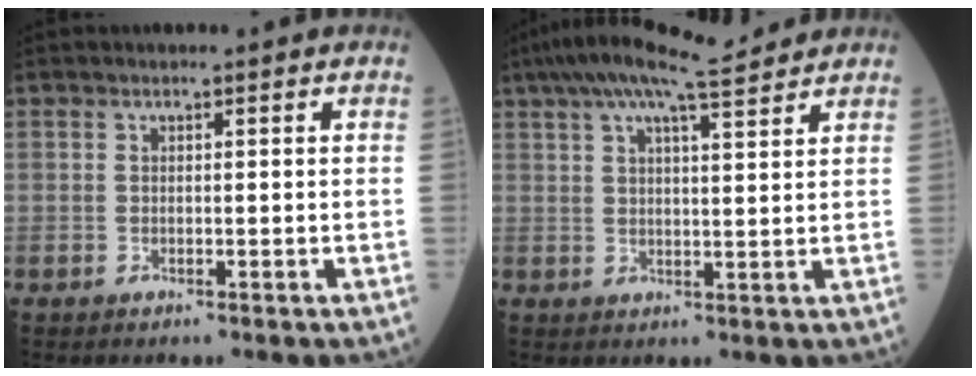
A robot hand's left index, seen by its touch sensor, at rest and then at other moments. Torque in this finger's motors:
{"motor_torque": [1.07, -1.07, 0.45, 0.12]}